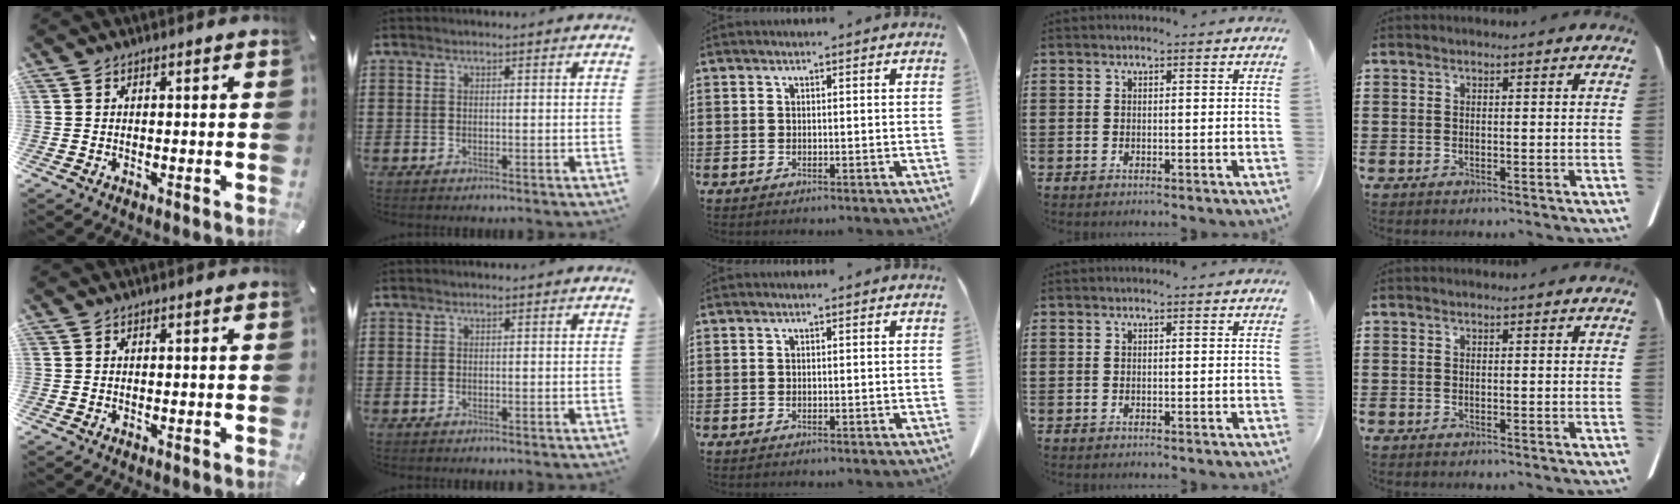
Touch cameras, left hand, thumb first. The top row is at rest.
{}